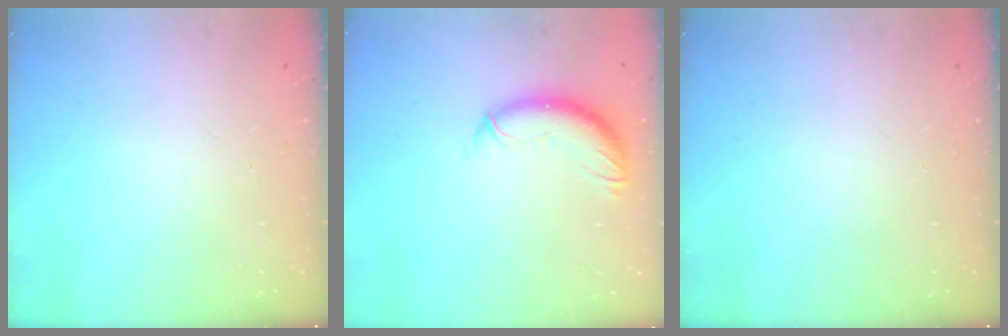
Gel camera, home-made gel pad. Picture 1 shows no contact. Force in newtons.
{"total": 10.3, "press": 10.2, "slide": 1.4}
{"total": 0.0}